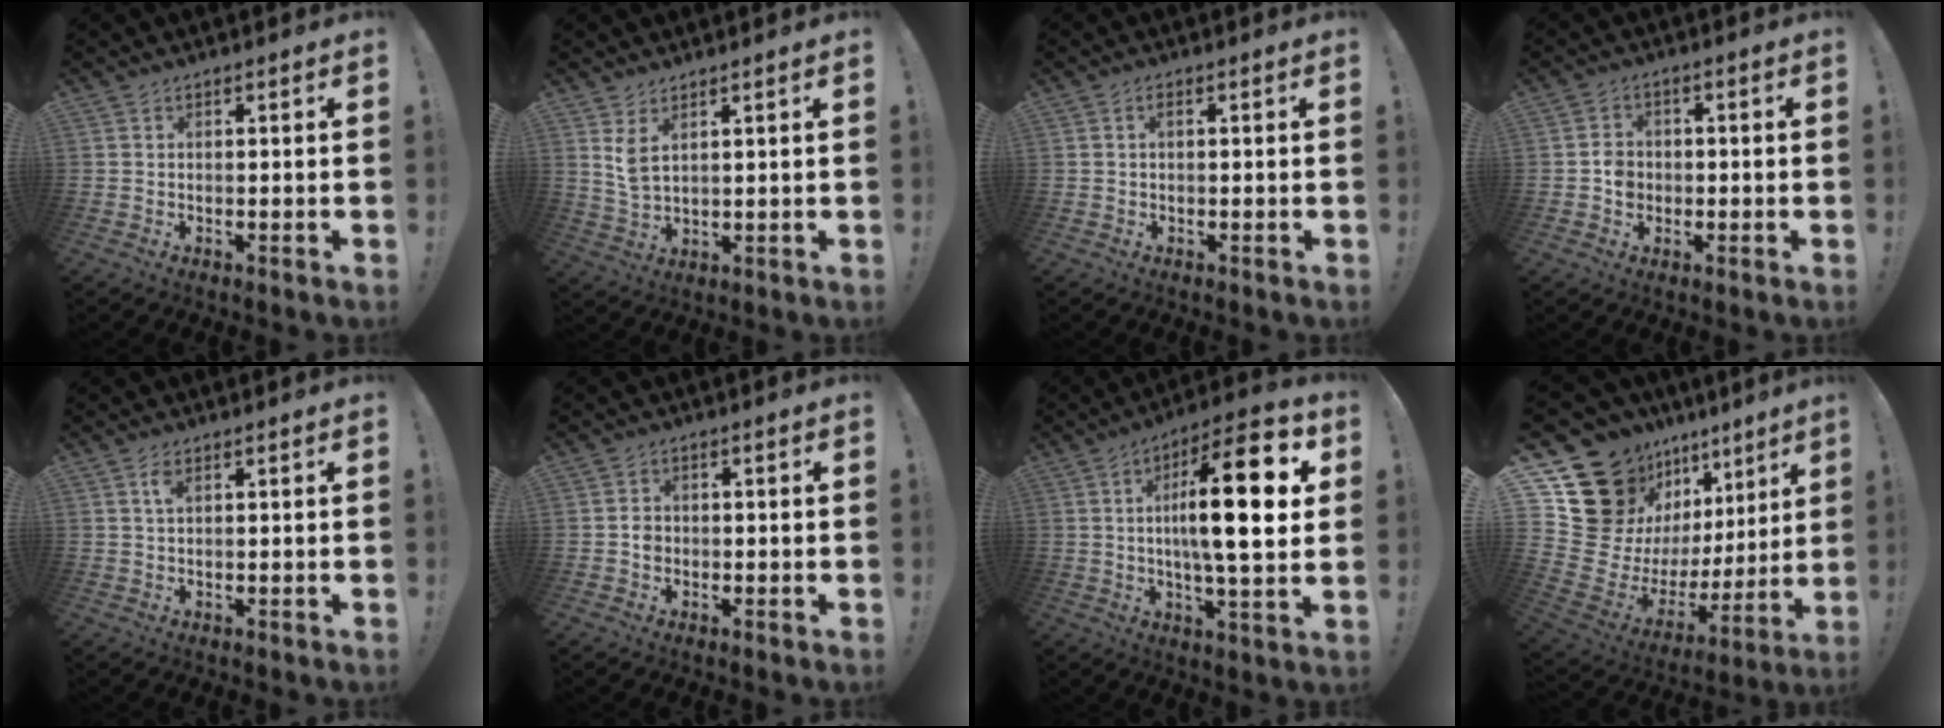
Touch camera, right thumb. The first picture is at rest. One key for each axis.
{"total": 4.9, "fx": 2.8, "fy": 2.0, "fz": 3.4, "tx": -0.061, "ty": -0.014, "tz": 0.052}
{"total": 1.3, "fx": 0.1, "fy": 0.7, "fz": 1.1, "tx": -0.027, "ty": 0.007, "tz": 0.002}
{"total": 4.9, "fx": -1.1, "fy": 4.3, "fz": 2.1, "tx": -0.027, "ty": 0.014, "tz": -0.017}
{"total": 2.5, "fx": 0.9, "fy": 1.2, "fz": 2.1, "tx": -0.037, "ty": 0.000, "tz": 0.013}
{"total": 2.8, "fx": -0.9, "fy": 2.3, "fz": 1.3, "tx": -0.020, "ty": 0.007, "tz": -0.015}
{"total": 20.6, "fx": 3.5, "fy": 5.1, "fz": 19.7, "tx": -0.327, "ty": -0.006, "tz": 0.040}
{"total": 20.2, "fx": 11.9, "fy": 13.1, "fz": 9.8, "tx": -0.139, "ty": -0.105, "tz": 0.264}